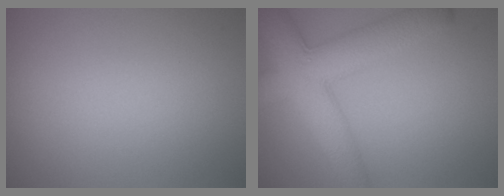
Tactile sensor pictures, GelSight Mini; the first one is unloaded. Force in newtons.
{"total": 8.2, "press": 8.2, "slide": 0.3}